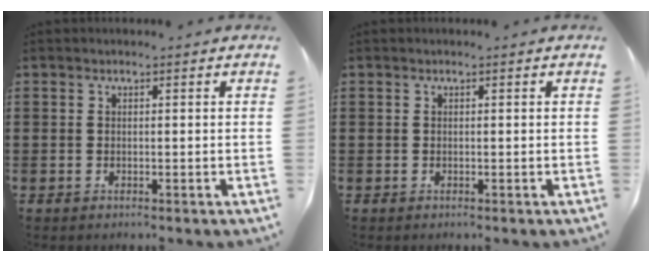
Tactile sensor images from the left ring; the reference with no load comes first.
{"total": 0.0}